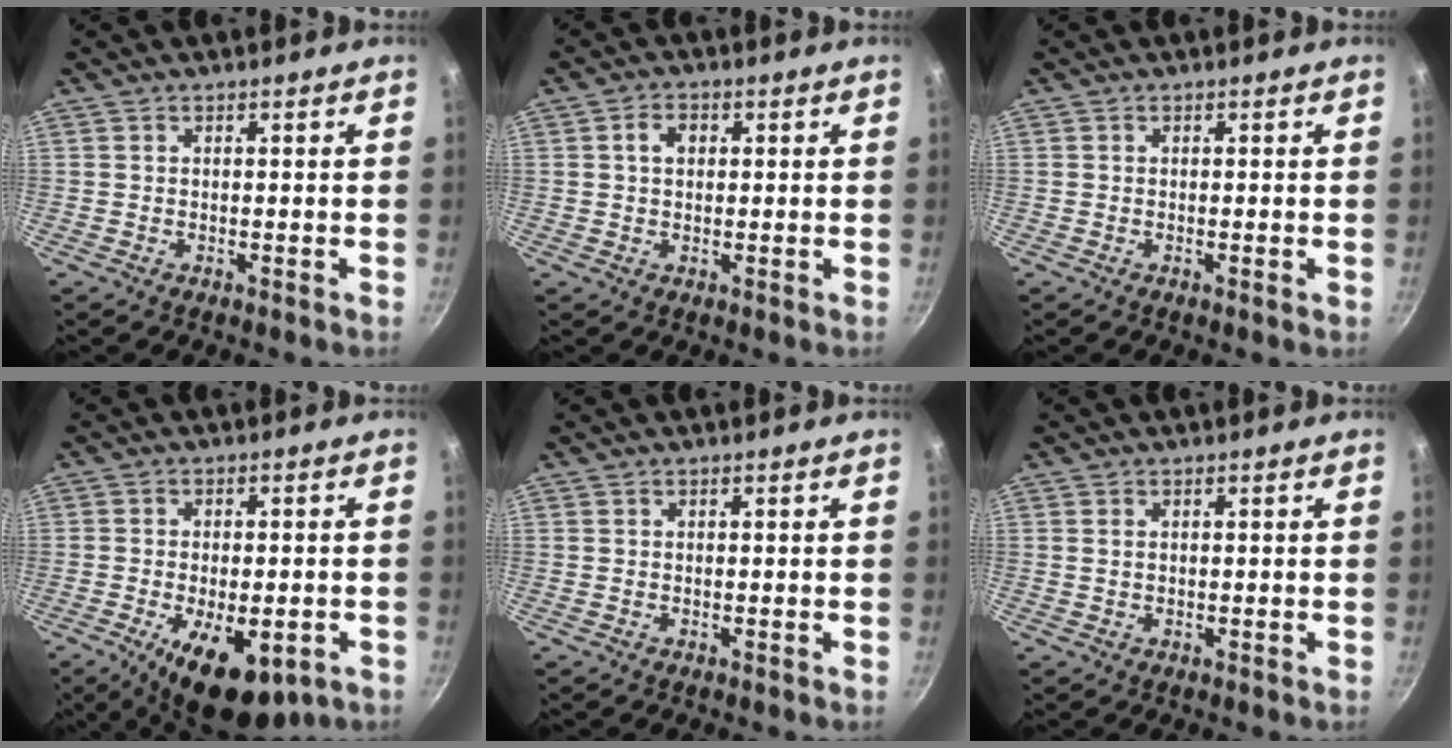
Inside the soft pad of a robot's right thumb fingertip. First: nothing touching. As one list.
[{"total": 3.3, "force": [0.6, 2.4, 2.1], "torque": [-0.022, 0.006, 0.008]}, {"total": 0.6, "force": [-0.2, 0.0, 0.6], "torque": [-0.010, -0.001, -0.004]}, {"total": 12.9, "force": [-5.2, 5.9, 10.2], "torque": [-0.137, 0.007, -0.065]}, {"total": 0.0}, {"total": 0.7, "force": [0.2, 0.4, 0.5], "torque": [-0.009, 0.001, 0.004]}]